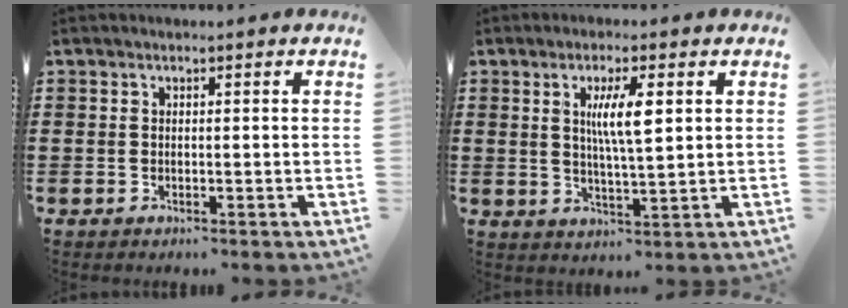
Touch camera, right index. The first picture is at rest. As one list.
[{"total": 6.4, "force": [1.8, 1.2, 6.0], "torque": [-0.121, 0.006, 0.026]}]